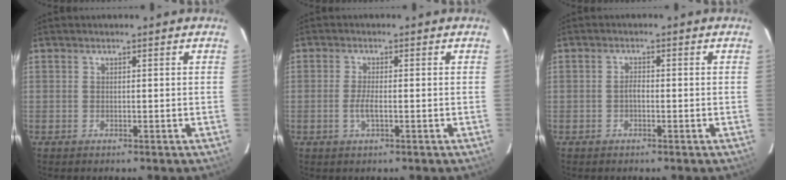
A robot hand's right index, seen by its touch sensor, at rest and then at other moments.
{"total": 2.5, "force": [-0.8, 0.5, 2.3], "torque": [-0.048, -0.005, -0.014]}
{"total": 1.3, "force": [-0.5, 0.6, 1.0], "torque": [-0.020, 0.006, -0.010]}